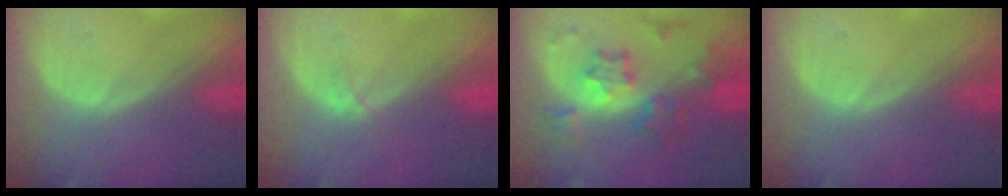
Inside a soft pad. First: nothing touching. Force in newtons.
{"total": 0.9, "press": 0.9, "slide": 0.1}
{"total": 7.6, "press": 7.6, "slide": 0.4}
{"total": 0.0}